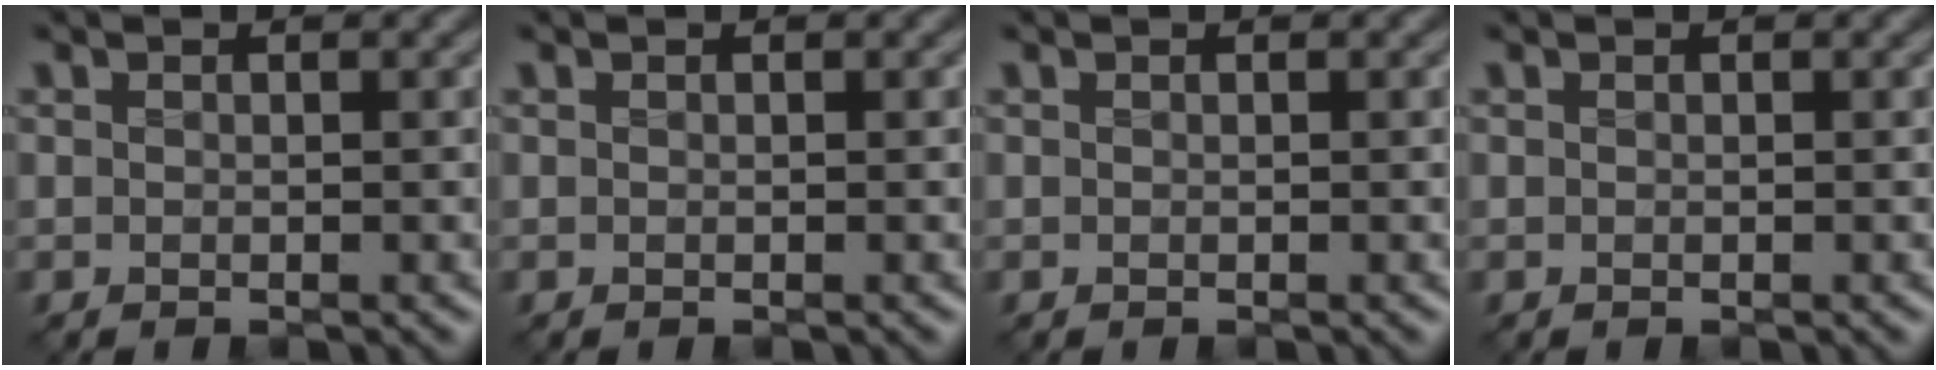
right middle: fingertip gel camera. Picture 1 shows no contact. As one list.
[{"total": 0.0}, {"total": 0.0}, {"total": 0.0}]